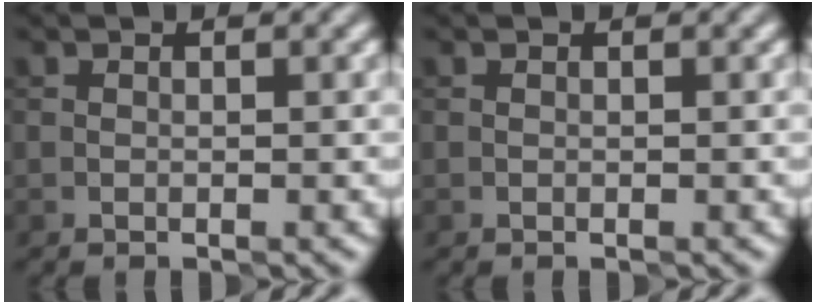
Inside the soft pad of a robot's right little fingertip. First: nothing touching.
{"total": 0.0}